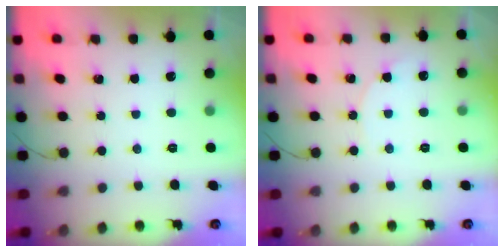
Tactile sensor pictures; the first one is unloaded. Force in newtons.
{"total": 4.5, "press": 4.5, "slide": 0.5}